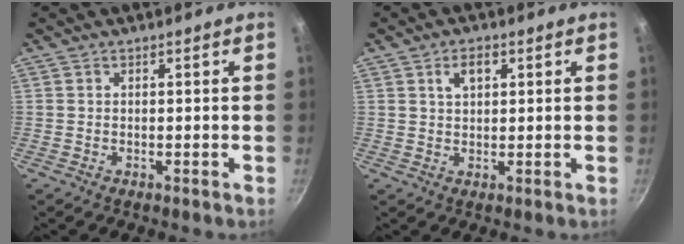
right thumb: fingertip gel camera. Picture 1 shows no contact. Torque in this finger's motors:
{"motor_torque": [-0.20, -0.34, 0.91, 0.30, 0.00]}